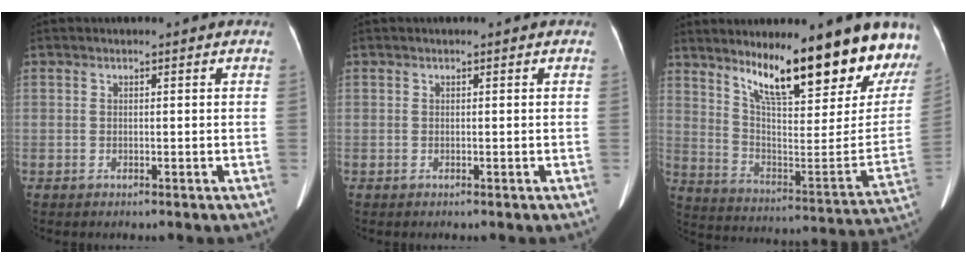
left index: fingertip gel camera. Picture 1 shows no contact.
{"total": 0.0}
{"total": 22.4, "force": [17.0, 3.3, 14.2], "torque": [-0.209, -0.067, 0.249]}